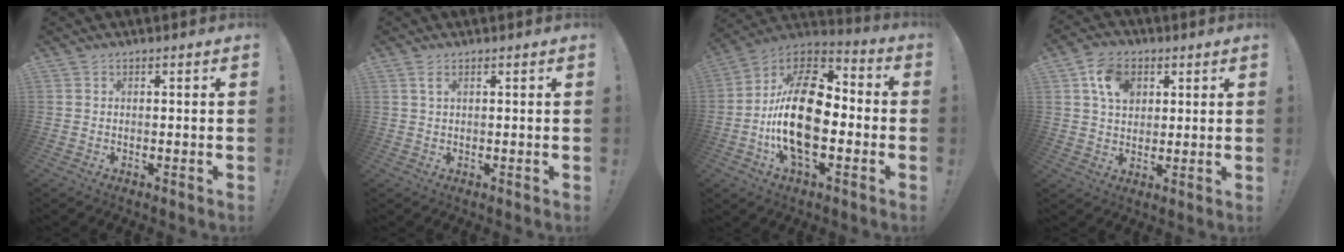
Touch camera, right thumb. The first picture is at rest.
{"total": 2.0, "force": [0.8, 0.7, 1.7], "torque": [-0.036, 0.002, 0.014]}
{"total": 24.0, "force": [-3.2, 12.7, 20.1], "torque": [-0.385, 0.026, -0.049]}
{"total": 9.3, "force": [3.4, 7.1, 4.8], "torque": [-0.077, 0.002, 0.067]}